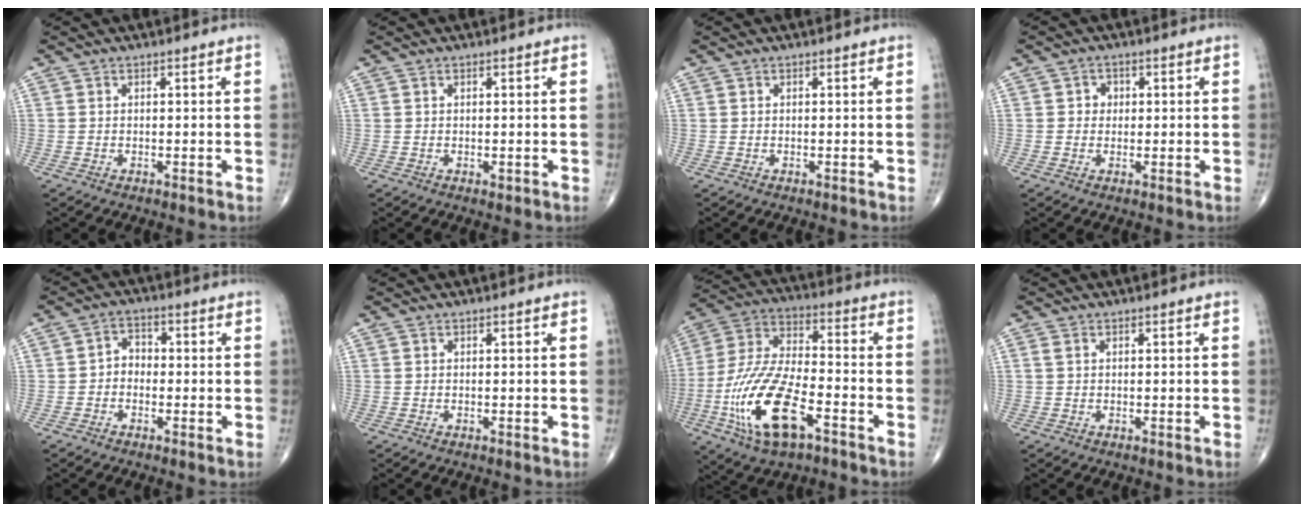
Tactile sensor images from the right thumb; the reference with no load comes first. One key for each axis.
{"total": 0.6, "fx": -0.1, "fy": 0.4, "fz": 0.5, "tx": -0.004, "ty": -0.002, "tz": 0.002}
{"total": 0.0}
{"total": 2.2, "fx": 0.3, "fy": 2.1, "fz": 0.8, "tx": 0.004, "ty": 0.004, "tz": 0.000}
{"total": 3.4, "fx": -0.8, "fy": 2.7, "fz": 1.9, "tx": -0.010, "ty": 0.020, "tz": -0.027}
{"total": 0.0}
{"total": 19.3, "fx": -7.9, "fy": 8.2, "fz": 15.6, "tx": -0.318, "ty": 0.033, "tz": -0.143}
{"total": 0.9, "fx": 0.3, "fy": 0.6, "fz": 0.6, "tx": -0.015, "ty": 0.005, "tz": 0.007}